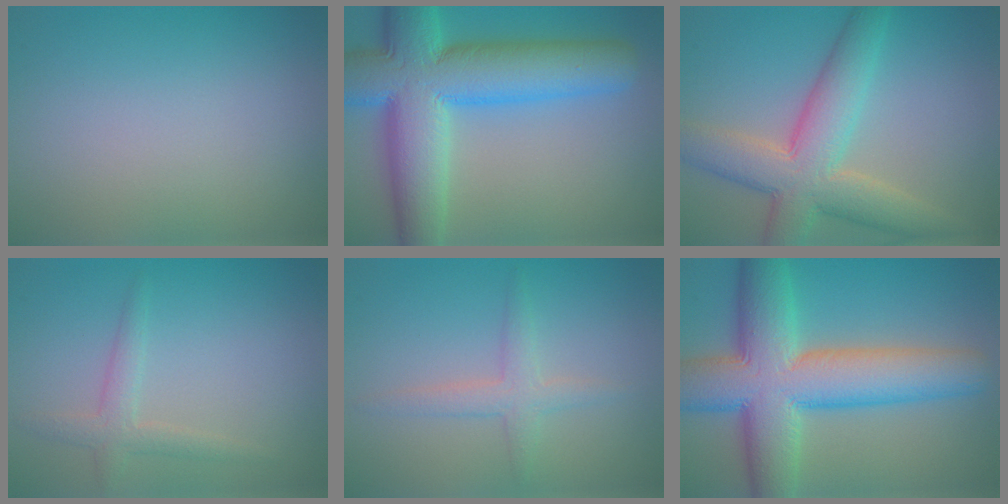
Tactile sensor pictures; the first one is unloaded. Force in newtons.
{"total": 13.1, "press": 13.1, "slide": 0.4}
{"total": 7.8, "press": 7.8, "slide": 0.6}
{"total": 2.1, "press": 2.0, "slide": 0.1}
{"total": 2.2, "press": 2.2, "slide": 0.1}
{"total": 12.3, "press": 12.3, "slide": 0.4}